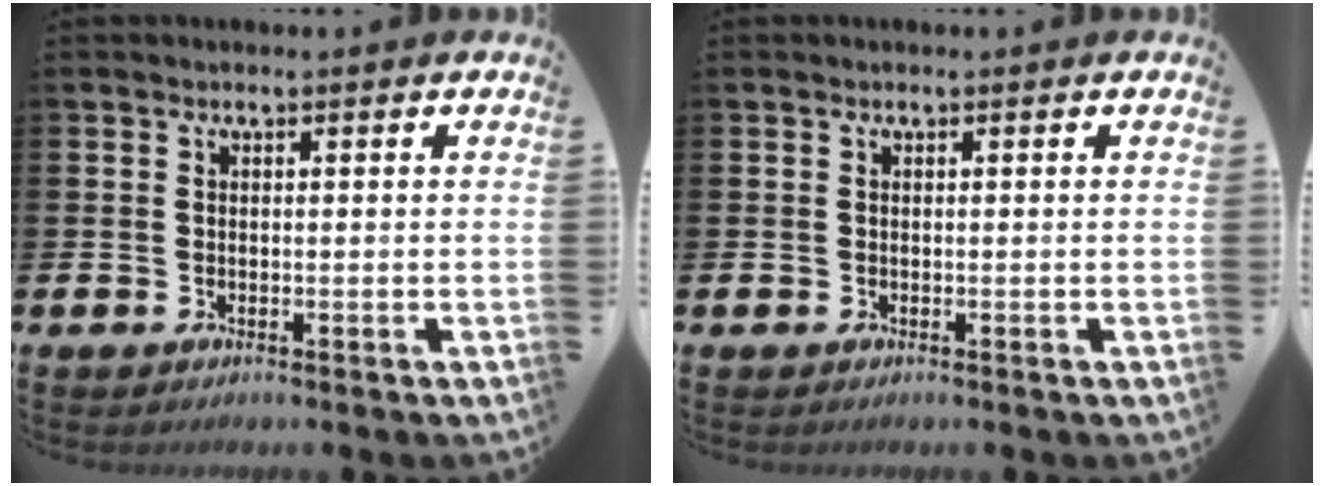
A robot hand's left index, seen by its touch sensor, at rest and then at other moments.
{"total": 0.0}